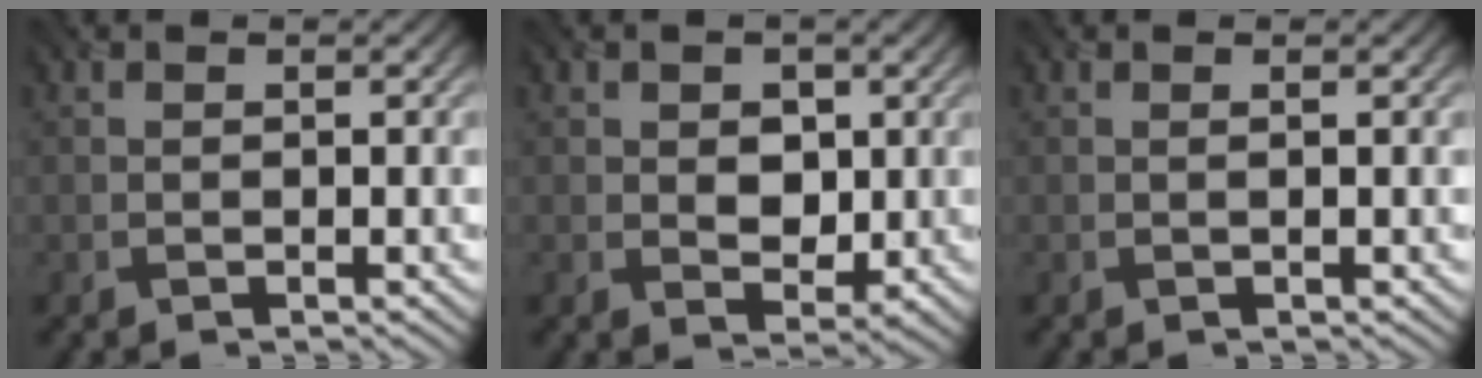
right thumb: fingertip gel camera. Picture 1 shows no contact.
{"total": 3.6, "force": [0.5, 2.8, 2.2], "torque": [-0.044, -0.005, 0.000]}
{"total": 0.7, "force": [0.1, 0.0, 0.7], "torque": [-0.013, 0.004, -0.001]}